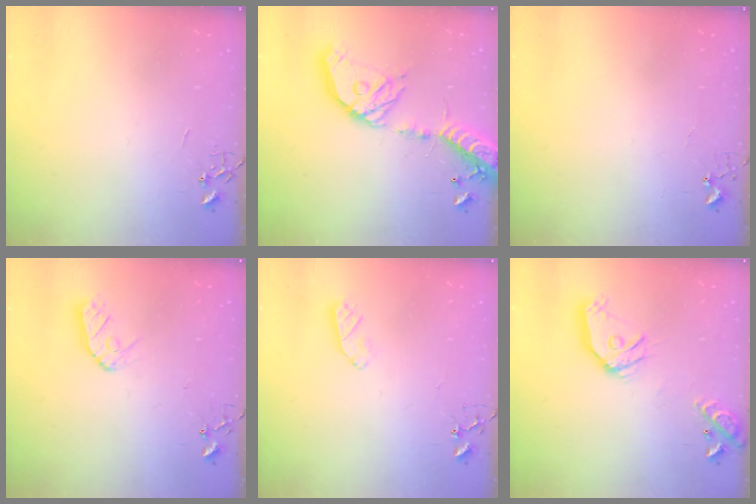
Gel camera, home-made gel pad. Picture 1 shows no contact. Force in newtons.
{"total": 20.9, "press": 20.5, "slide": 3.9}
{"total": 4.2, "press": 4.2, "slide": 0.4}
{"total": 9.0, "press": 8.9, "slide": 0.8}
{"total": 5.5, "press": 5.5, "slide": 0.5}
{"total": 16.2, "press": 16.0, "slide": 2.5}